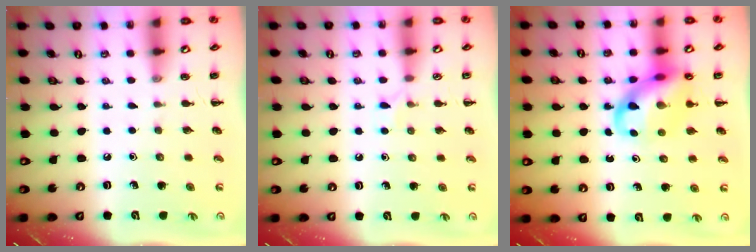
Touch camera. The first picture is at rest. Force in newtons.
{"total": 4.9, "press": 4.6, "slide": 1.8}
{"total": 13.8, "press": 13.3, "slide": 3.7}